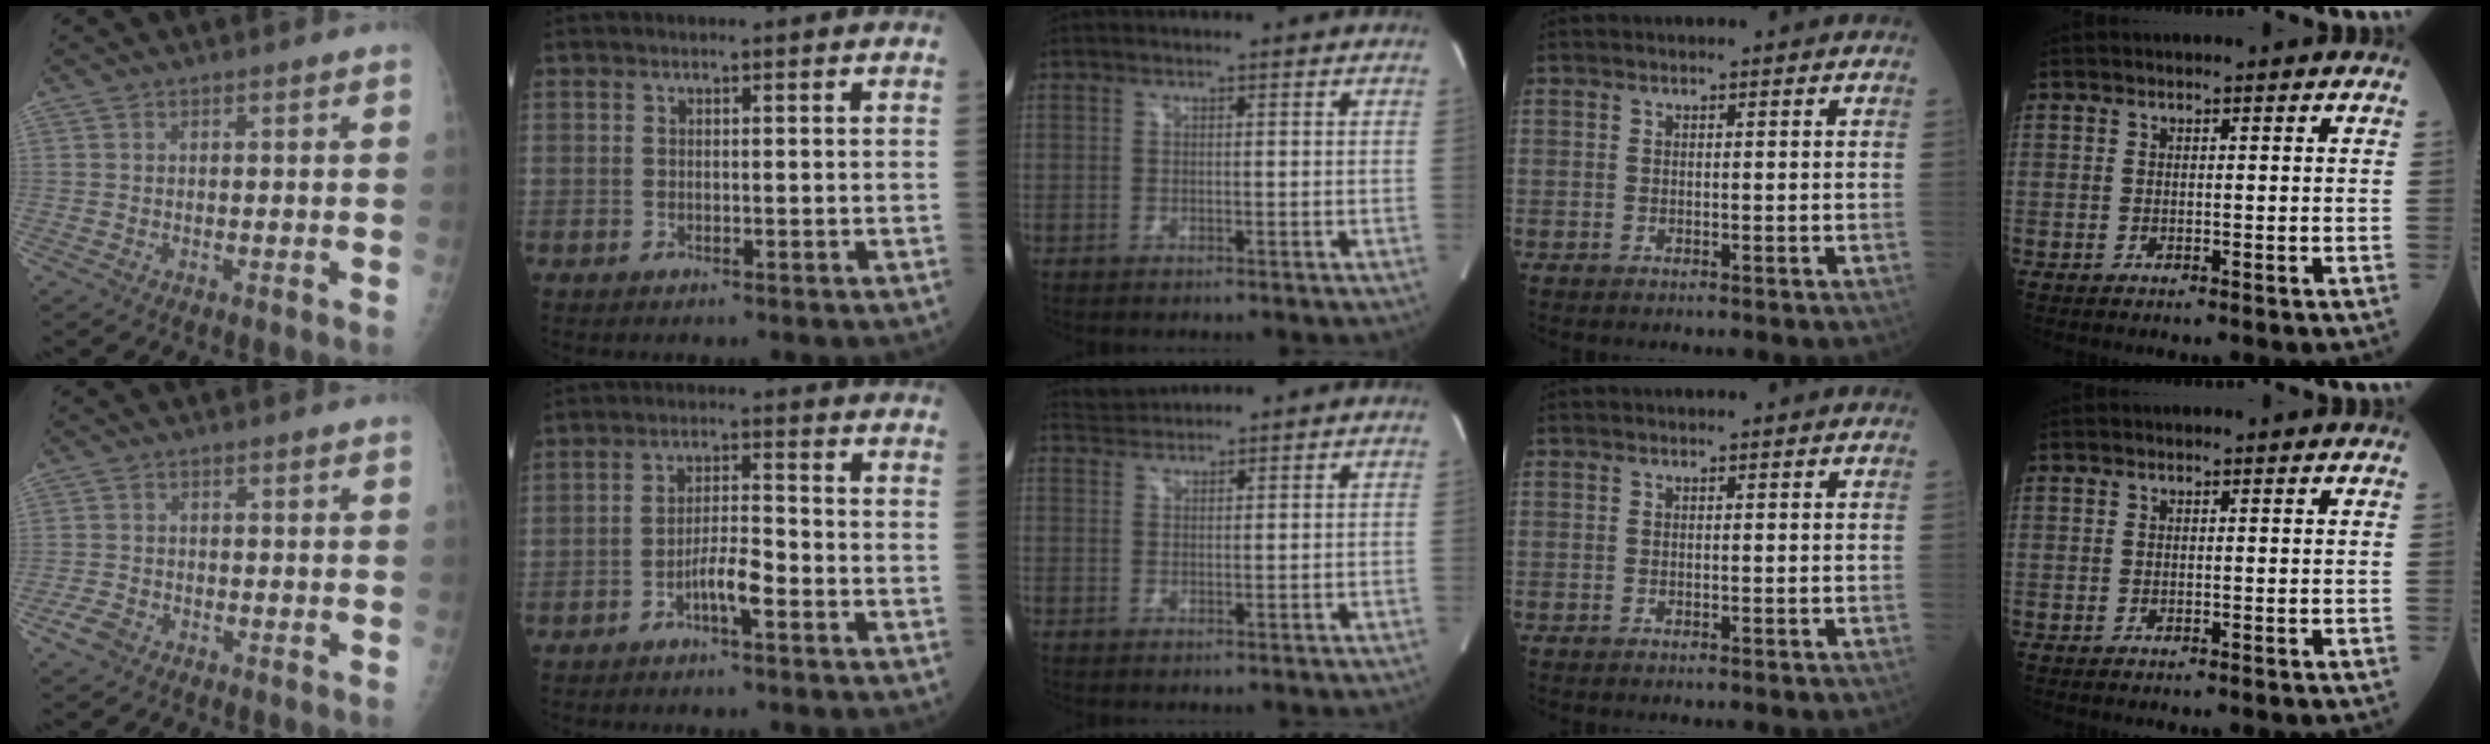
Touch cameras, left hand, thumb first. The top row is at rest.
{"thumb": {"total": 2.9, "force": [-1.8, 1.9, 1.2], "torque": [-0.022, 0.006, -0.033]}, "index": {"total": 4.5, "force": [-2.6, 0.5, 3.6], "torque": [-0.066, 0.001, -0.049]}, "middle": {"total": 2.4, "force": [2.3, -0.3, -0.7], "torque": [-0.003, 0.009, 0.052]}}